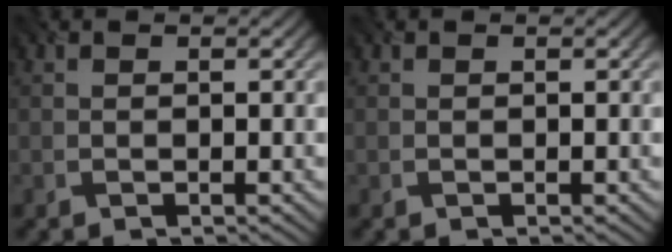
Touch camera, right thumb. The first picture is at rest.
{"total": 0.0}